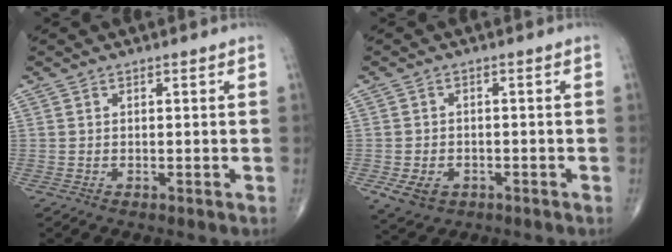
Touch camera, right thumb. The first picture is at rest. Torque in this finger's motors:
{"motor_torque": [0.59, 0.50, -0.03, -0.15, 0.20]}